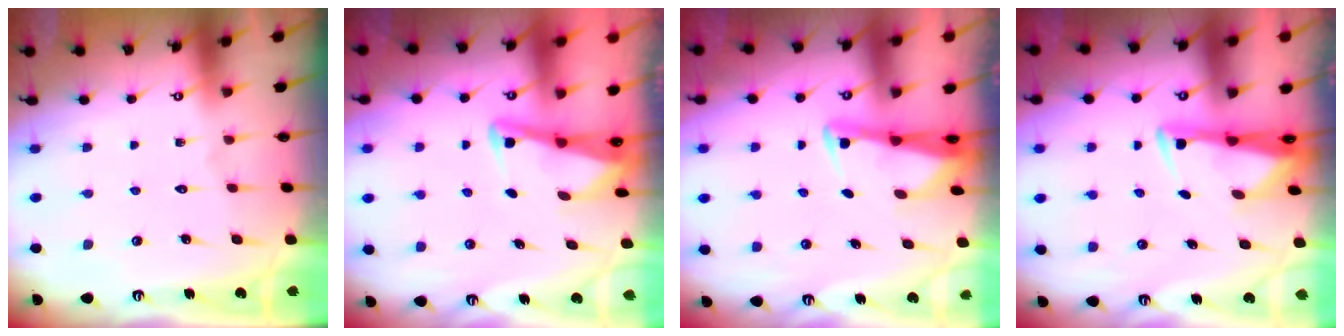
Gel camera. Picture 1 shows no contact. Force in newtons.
{"total": 2.8, "press": 2.8, "slide": 0.4}
{"total": 2.5, "press": 2.5, "slide": 0.5}
{"total": 3.0, "press": 2.8, "slide": 0.9}